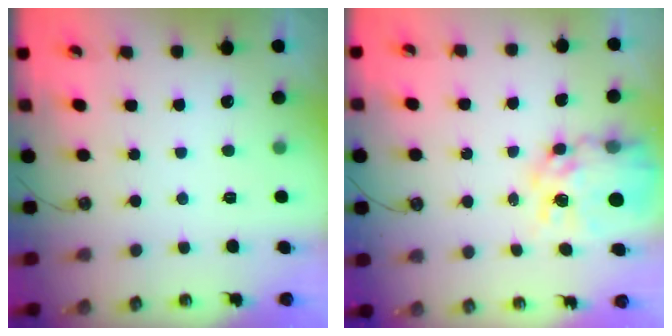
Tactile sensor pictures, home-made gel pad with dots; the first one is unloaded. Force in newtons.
{"total": 14.4, "press": 14.3, "slide": 1.2}